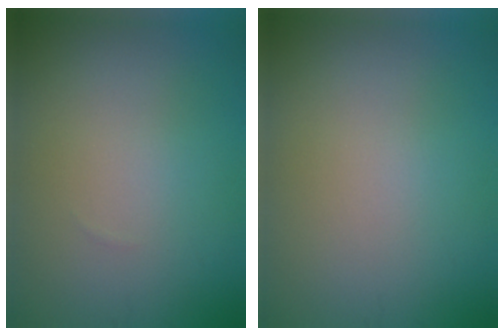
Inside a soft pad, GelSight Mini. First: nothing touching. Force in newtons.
{"total": 0.0}